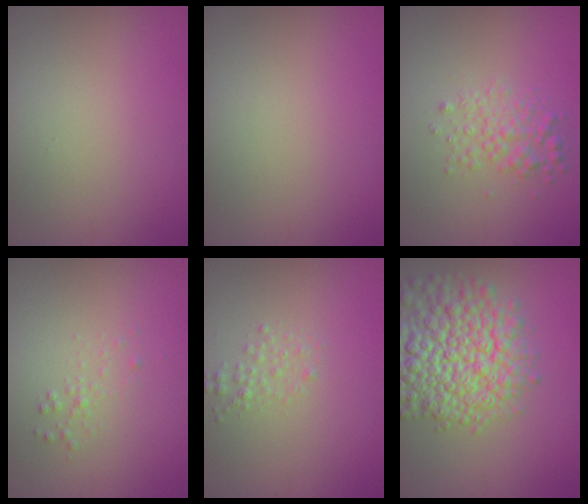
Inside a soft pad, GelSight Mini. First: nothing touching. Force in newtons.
{"total": 0.0}
{"total": 2.5, "press": 2.5, "slide": 0.0}
{"total": 0.9, "press": 0.9, "slide": 0.0}
{"total": 1.3, "press": 1.3, "slide": 0.1}
{"total": 10.3, "press": 10.3, "slide": 0.4}